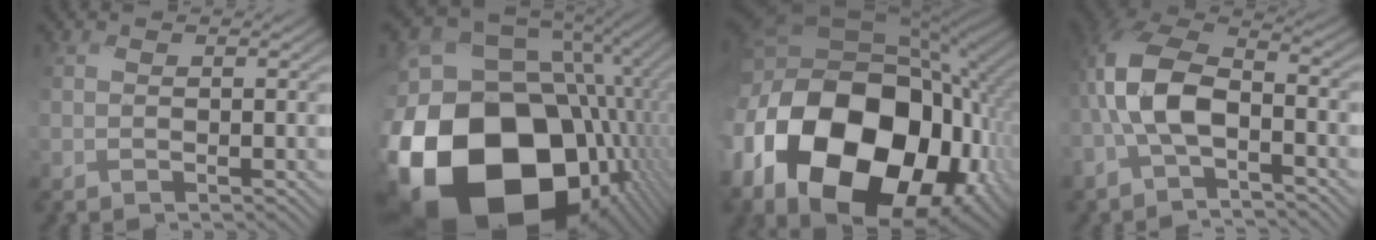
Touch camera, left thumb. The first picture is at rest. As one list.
[{"total": 22.9, "force": [-7.2, 16.7, 13.9], "torque": [-0.318, -0.065, -0.091]}, {"total": 21.0, "force": [-6.5, 14.5, 13.6], "torque": [-0.302, -0.043, -0.091]}, {"total": 8.5, "force": [-2.7, 4.6, 6.7], "torque": [-0.152, 0.009, -0.069]}]